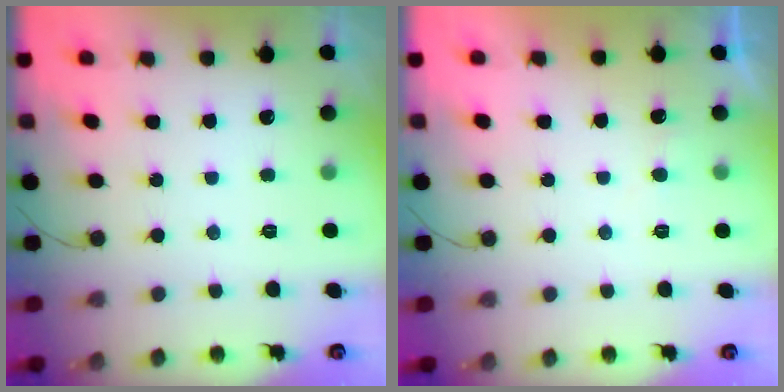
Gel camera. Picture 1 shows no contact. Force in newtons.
{"total": 3.8, "press": 3.7, "slide": 0.2}